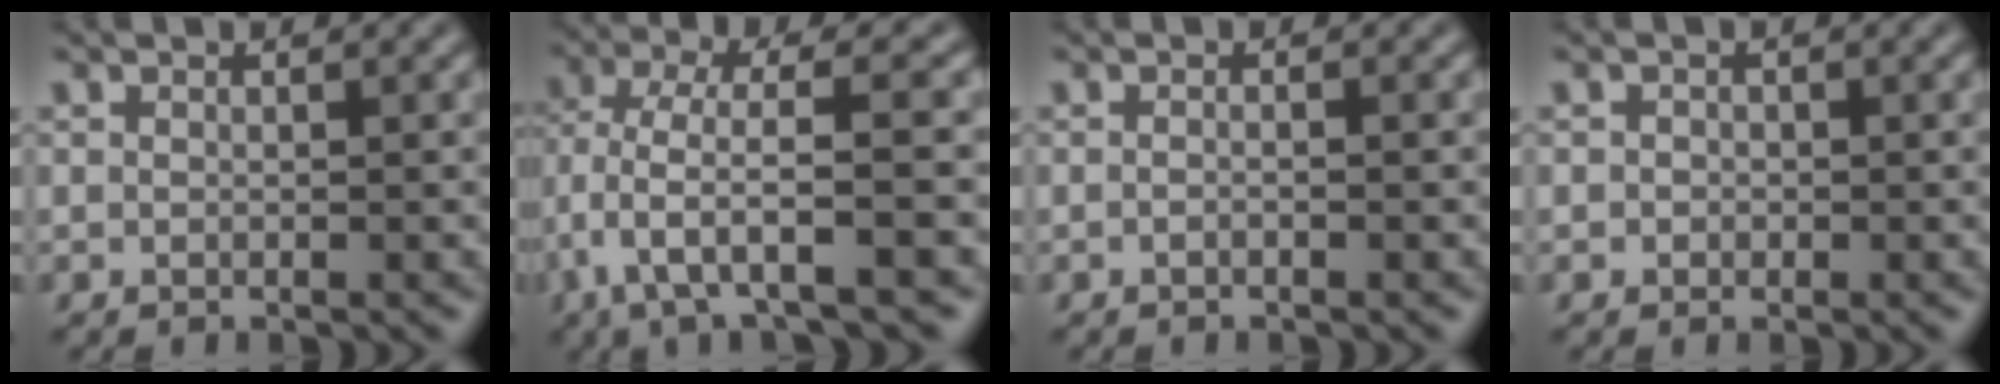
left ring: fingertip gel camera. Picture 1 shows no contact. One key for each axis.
{"total": 6.2, "fx": -1.9, "fy": 1.6, "fz": 5.7, "tx": -0.113, "ty": 0.003, "tz": -0.041}
{"total": 0.8, "fx": -0.3, "fy": 0.2, "fz": 0.7, "tx": -0.013, "ty": -0.006, "tz": -0.010}
{"total": 0.9, "fx": -0.1, "fy": 0.8, "fz": 0.2, "tx": 0.002, "ty": -0.006, "tz": -0.004}